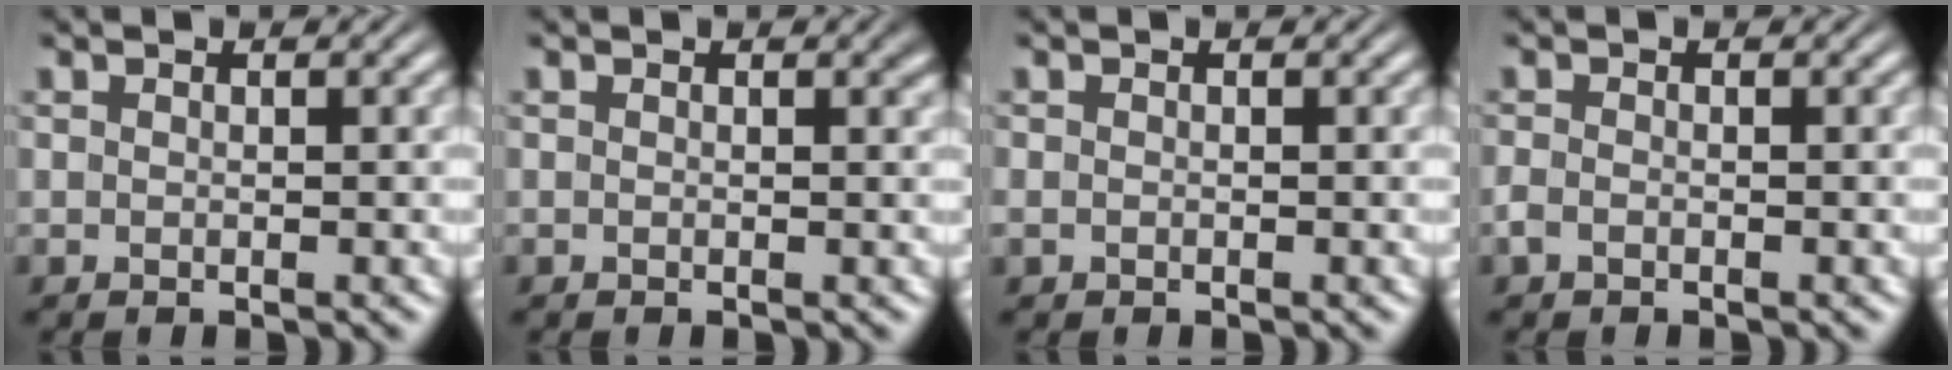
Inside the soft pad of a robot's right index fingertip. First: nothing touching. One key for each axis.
{"total": 0.6, "fx": 0.2, "fy": 0.1, "fz": 0.5, "tx": -0.002, "ty": 0.001, "tz": 0.002}
{"total": 0.8, "fx": -0.5, "fy": 0.7, "fz": 0.2, "tx": -0.010, "ty": -0.009, "tz": -0.006}
{"total": 1.1, "fx": -0.9, "fy": 0.5, "fz": 0.4, "tx": -0.014, "ty": -0.007, "tz": -0.014}